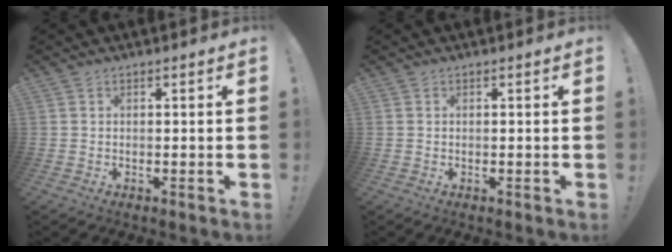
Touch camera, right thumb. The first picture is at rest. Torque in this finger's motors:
{"motor_torque": [-0.17, -0.01, -0.16, 0.08, 0.00]}